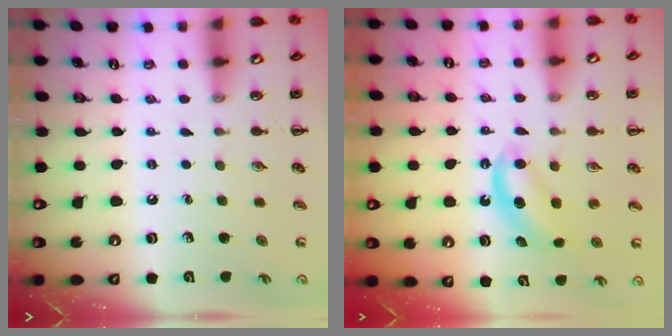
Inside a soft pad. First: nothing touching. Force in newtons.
{"total": 5.4, "press": 5.3, "slide": 0.7}